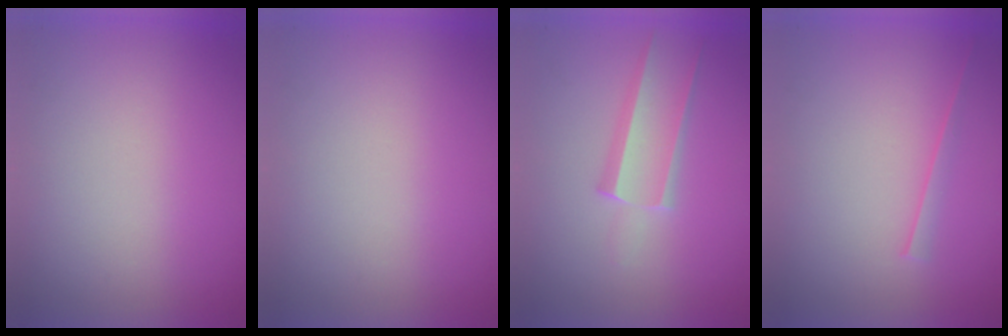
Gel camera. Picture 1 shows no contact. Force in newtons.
{"total": 0.0}
{"total": 2.0}
{"total": 1.7}